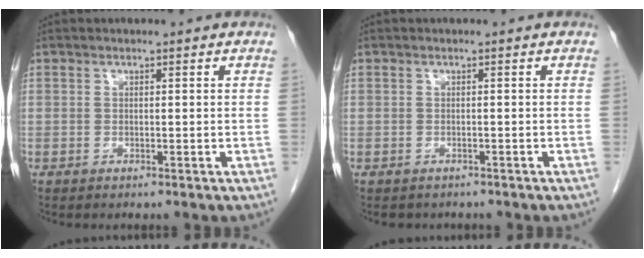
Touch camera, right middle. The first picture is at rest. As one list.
[{"total": 2.7, "force": [-2.3, 1.3, 0.4], "torque": [-0.010, 0.000, -0.029]}]